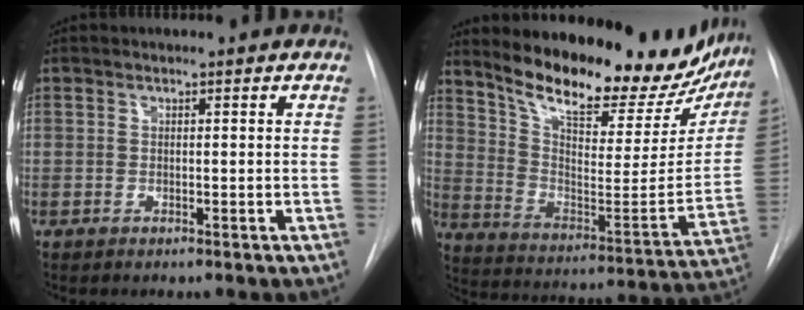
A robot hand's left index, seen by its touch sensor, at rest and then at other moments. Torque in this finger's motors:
{"motor_torque": [1.02, -1.12, 0.33, 0.08]}